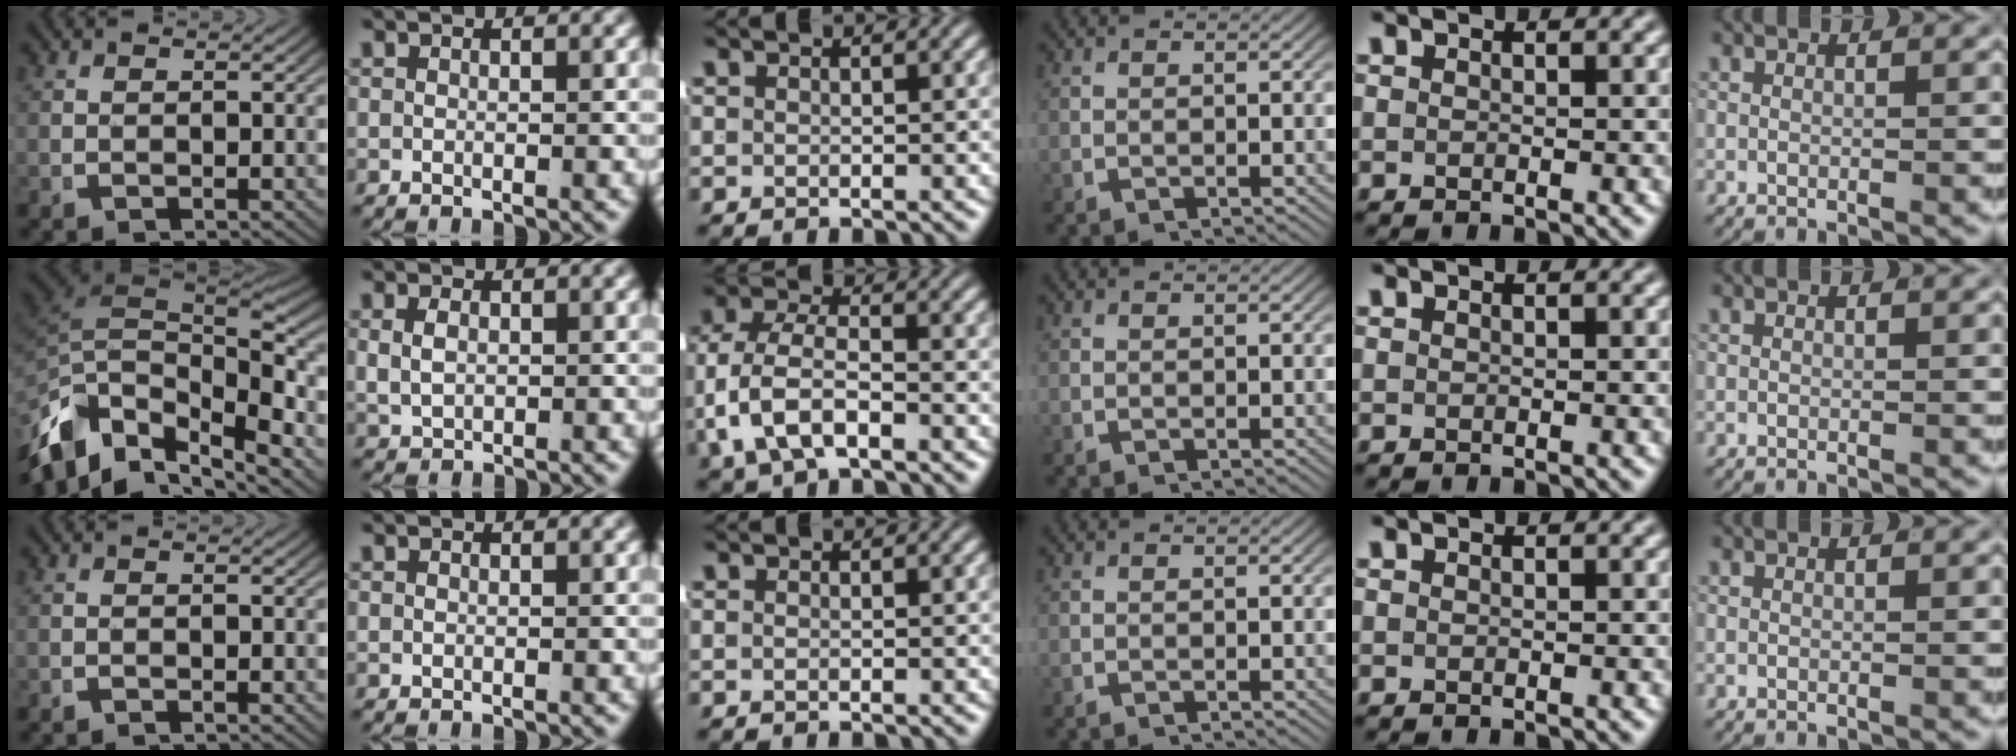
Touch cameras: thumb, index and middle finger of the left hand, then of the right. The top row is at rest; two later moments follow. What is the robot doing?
{"motion": "lift_and_place", "object": "jacket"}